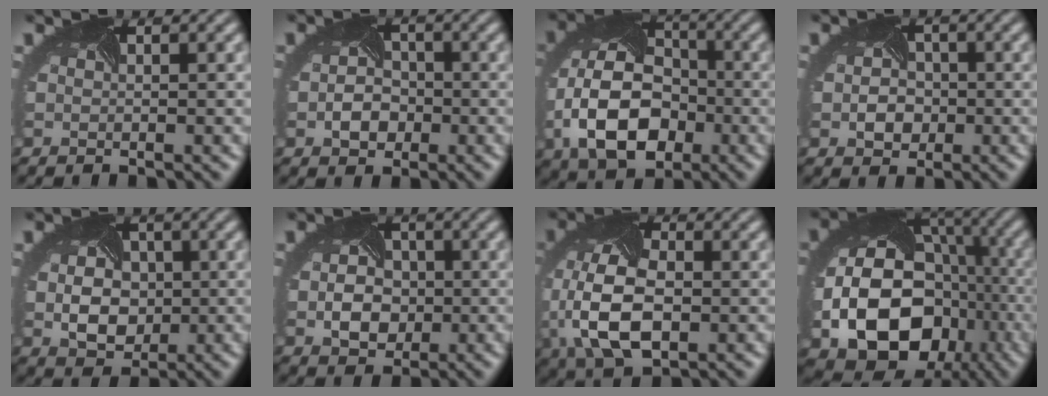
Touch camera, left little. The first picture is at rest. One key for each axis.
{"total": 2.8, "fx": -1.0, "fy": 2.2, "fz": 1.4, "tx": -0.026, "ty": -0.005, "tz": -0.022}
{"total": 10.1, "fx": -2.8, "fy": 6.8, "fz": 7.0, "tx": -0.155, "ty": -0.017, "tz": -0.053}
{"total": 2.9, "fx": -0.5, "fy": 2.4, "fz": 1.4, "tx": -0.022, "ty": -0.003, "tz": -0.013}
{"total": 5.7, "fx": -0.1, "fy": 4.4, "fz": 3.6, "tx": -0.056, "ty": 0.000, "tz": 0.001}
{"total": 4.2, "fx": -0.5, "fy": 3.3, "fz": 2.5, "tx": -0.047, "ty": -0.003, "tz": -0.009}
{"total": 9.2, "fx": -1.7, "fy": 5.5, "fz": 7.1, "tx": -0.171, "ty": -0.018, "tz": -0.029}
{"total": 16.8, "fx": -4.3, "fy": 13.2, "fz": 9.4, "tx": -0.175, "ty": -0.045, "tz": -0.055}